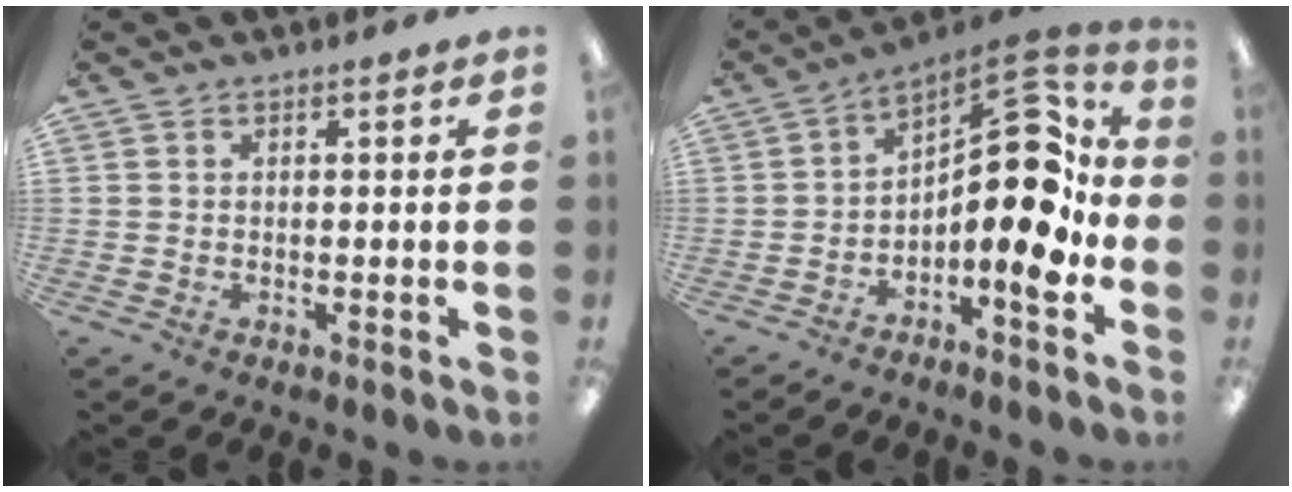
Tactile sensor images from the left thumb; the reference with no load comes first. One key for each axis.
{"total": 14.1, "fx": 0.3, "fy": 6.5, "fz": 12.5, "tx": -0.156, "ty": -0.018, "tz": 0.003}